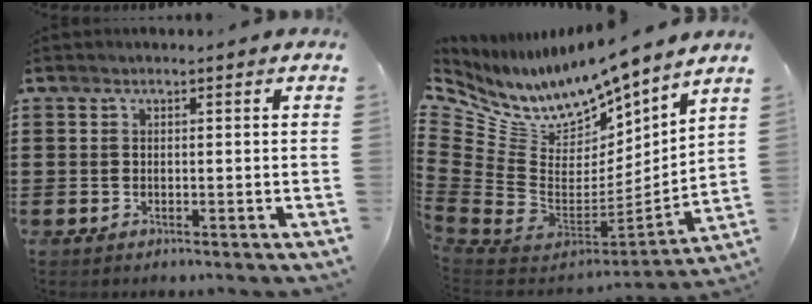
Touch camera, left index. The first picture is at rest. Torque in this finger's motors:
{"motor_torque": [2.14, 0.00, 0.43, 0.10]}